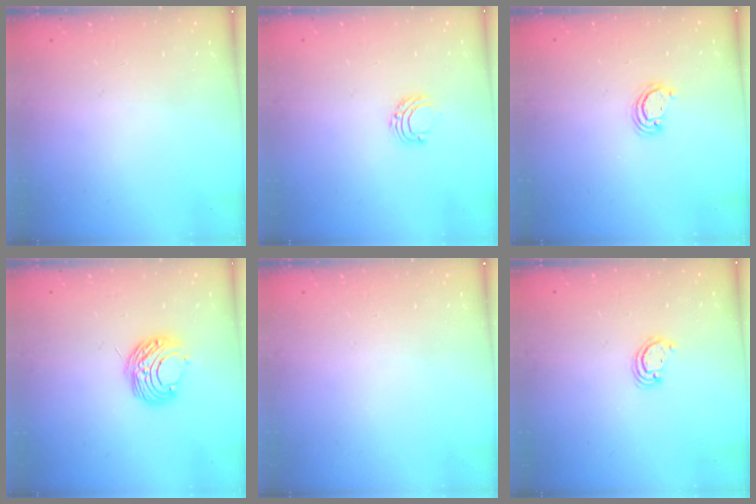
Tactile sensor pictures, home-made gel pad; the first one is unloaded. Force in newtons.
{"total": 5.2, "press": 5.1, "slide": 0.5}
{"total": 2.3, "press": 2.3, "slide": 0.3}
{"total": 8.7, "press": 8.7, "slide": 0.6}
{"total": 0.0}
{"total": 2.6, "press": 2.6, "slide": 0.3}